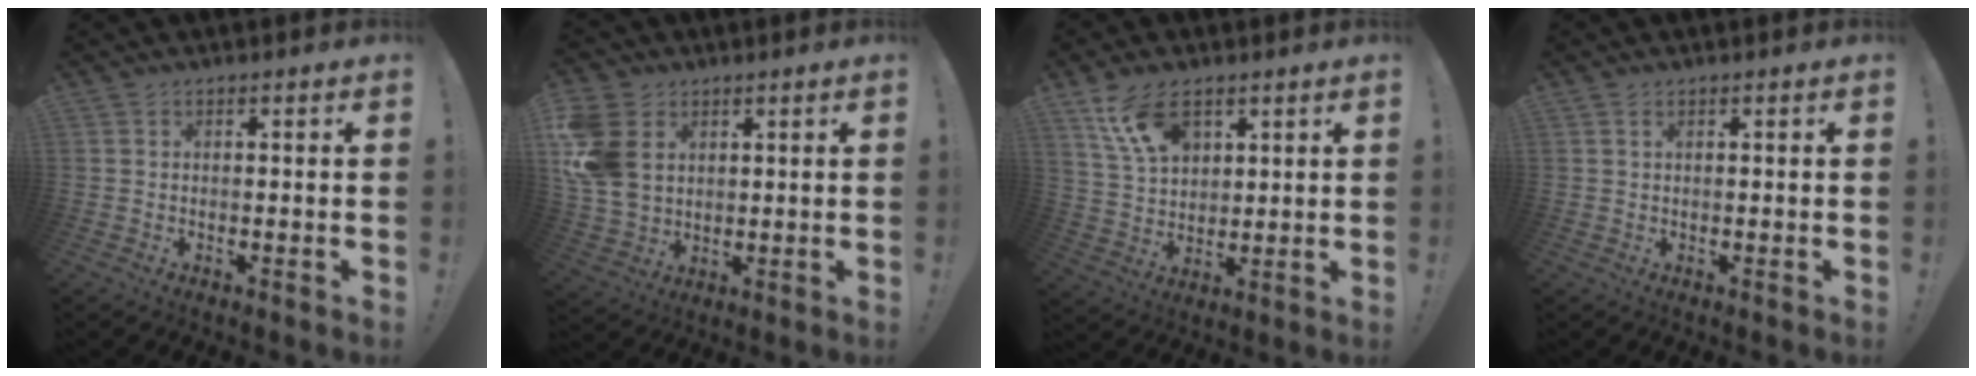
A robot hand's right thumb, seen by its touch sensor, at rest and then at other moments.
{"total": 14.1, "force": [3.7, 11.0, 7.9], "torque": [-0.170, -0.012, 0.073]}
{"total": 12.5, "force": [6.9, 7.4, 7.4], "torque": [-0.125, -0.023, 0.134]}
{"total": 0.6, "force": [0.4, 0.3, 0.5], "torque": [-0.009, 0.002, 0.007]}